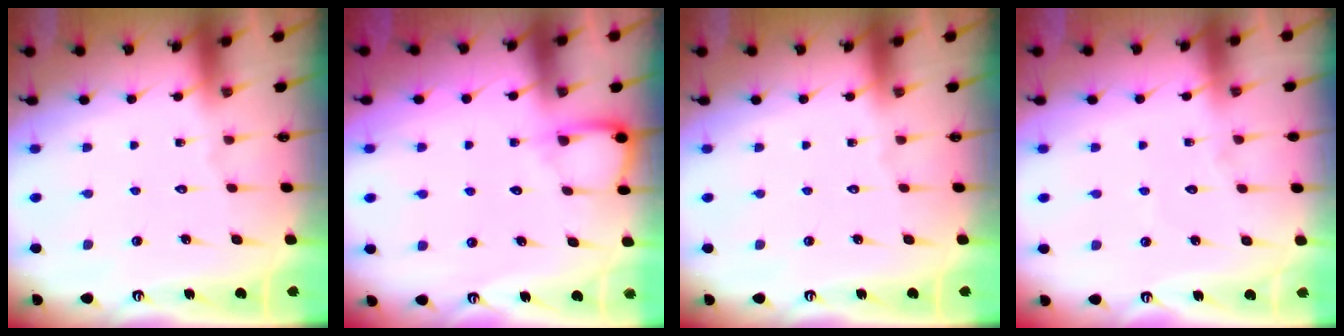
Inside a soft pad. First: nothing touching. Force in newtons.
{"total": 5.0, "press": 5.0, "slide": 0.7}
{"total": 0.0}
{"total": 2.9, "press": 2.9, "slide": 0.3}